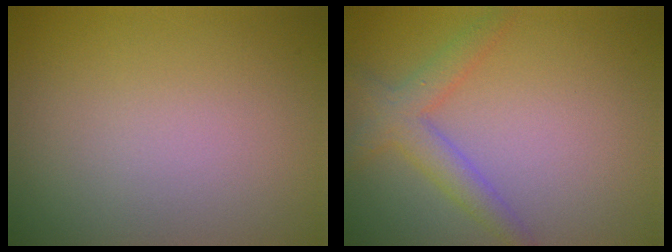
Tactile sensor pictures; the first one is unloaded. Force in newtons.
{"total": 3.1, "press": 3.1, "slide": 0.1}